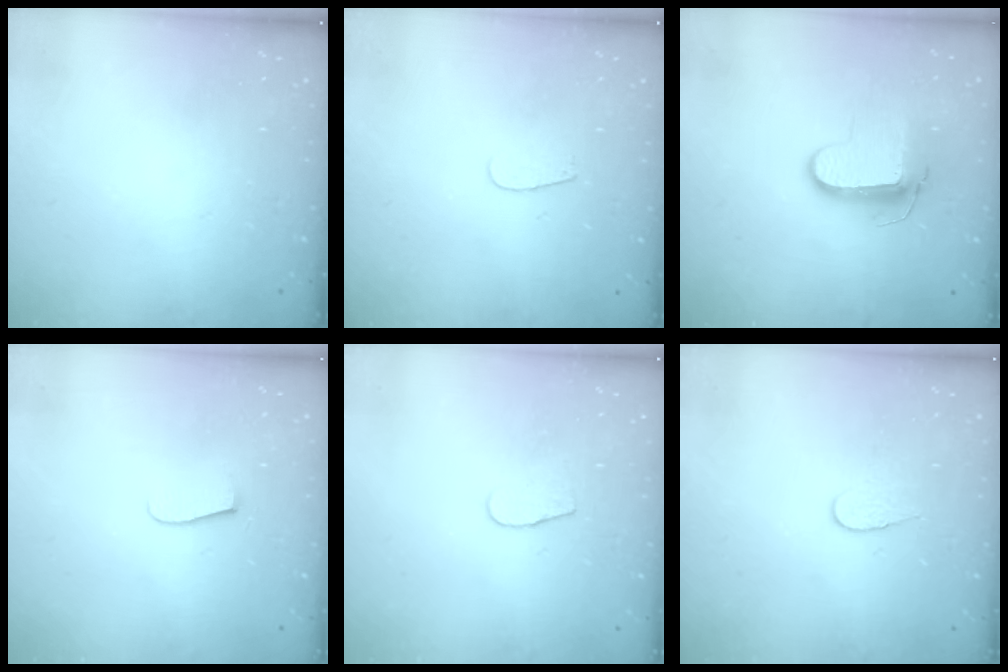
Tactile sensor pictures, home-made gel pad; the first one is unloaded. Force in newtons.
{"total": 2.6, "press": 2.5, "slide": 0.3}
{"total": 9.6, "press": 9.6, "slide": 0.8}
{"total": 6.2, "press": 6.2, "slide": 0.4}
{"total": 5.0, "press": 5.0, "slide": 0.4}
{"total": 6.0, "press": 6.0, "slide": 0.5}